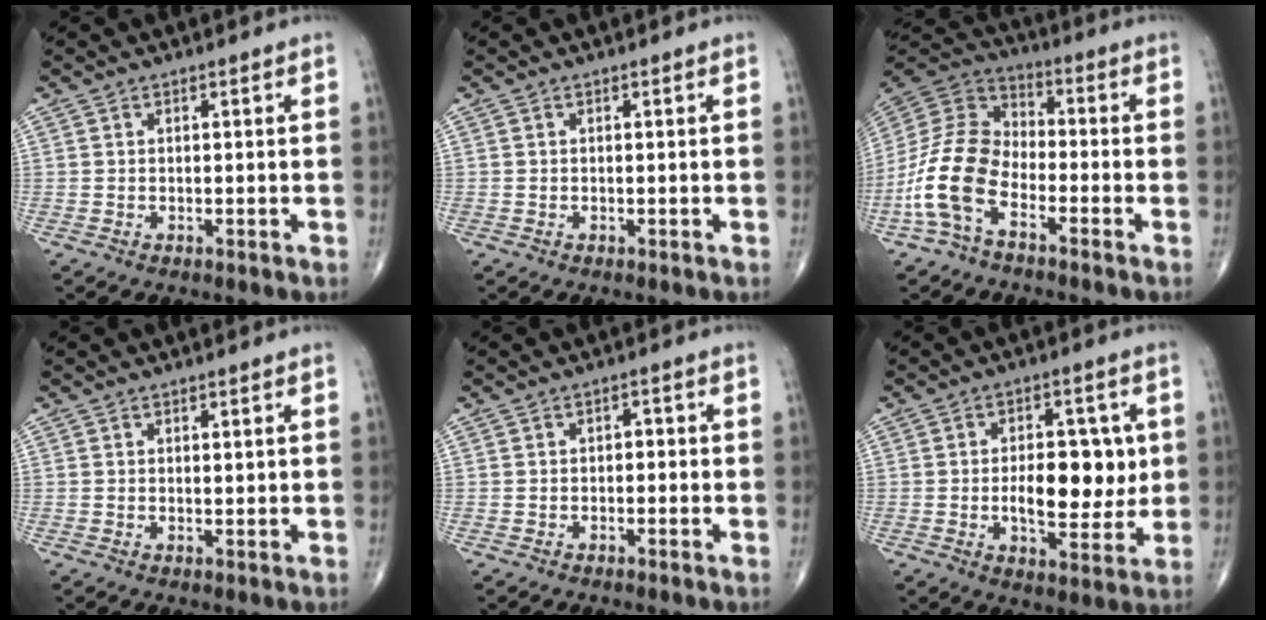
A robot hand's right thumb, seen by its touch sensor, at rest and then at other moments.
{"total": 0.0}
{"total": 14.0, "force": [-6.0, 7.7, 10.1], "torque": [-0.208, 0.049, -0.127]}
{"total": 3.2, "force": [1.1, 1.0, 2.8], "torque": [-0.039, -0.013, 0.019]}
{"total": 1.6, "force": [-0.4, 1.1, 1.0], "torque": [0.002, 0.006, -0.013]}
{"total": 12.3, "force": [0.2, 6.3, 10.5], "torque": [-0.123, -0.001, 0.008]}